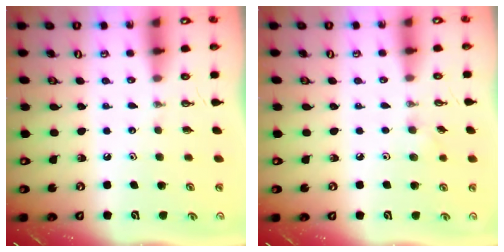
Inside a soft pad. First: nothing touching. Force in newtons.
{"total": 4.6, "press": 4.4, "slide": 1.2}